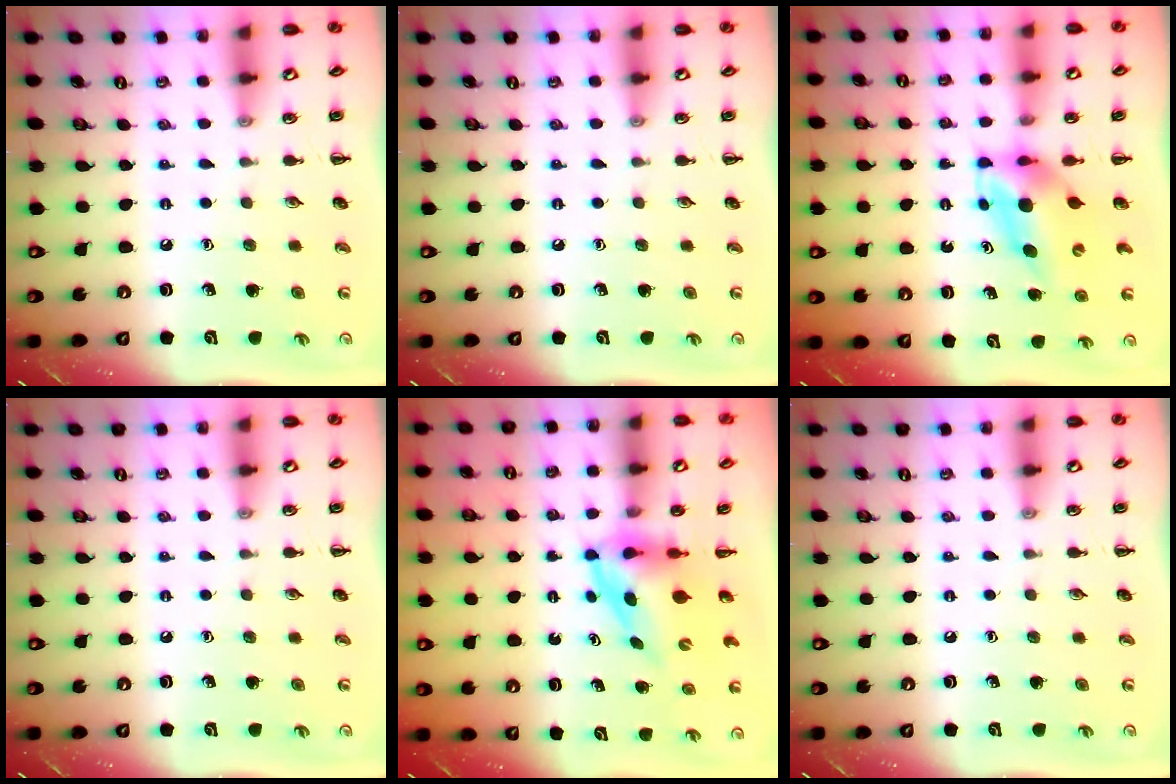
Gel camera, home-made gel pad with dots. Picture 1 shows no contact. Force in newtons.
{"total": 0.0}
{"total": 5.1, "press": 5.0, "slide": 1.0}
{"total": 0.0}
{"total": 3.9, "press": 3.8, "slide": 0.6}
{"total": 0.0}